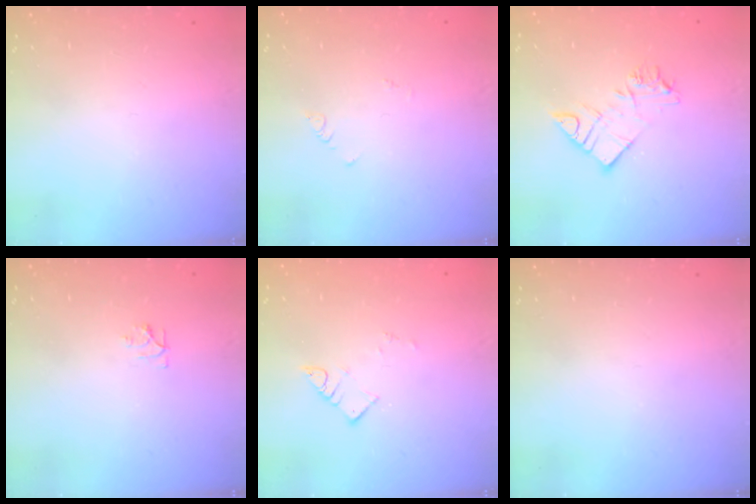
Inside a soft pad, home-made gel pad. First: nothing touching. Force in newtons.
{"total": 1.9, "press": 1.9, "slide": 0.4}
{"total": 10.5, "press": 10.5, "slide": 1.0}
{"total": 4.6, "press": 4.6, "slide": 0.7}
{"total": 4.1, "press": 4.1, "slide": 0.2}
{"total": 0.0}